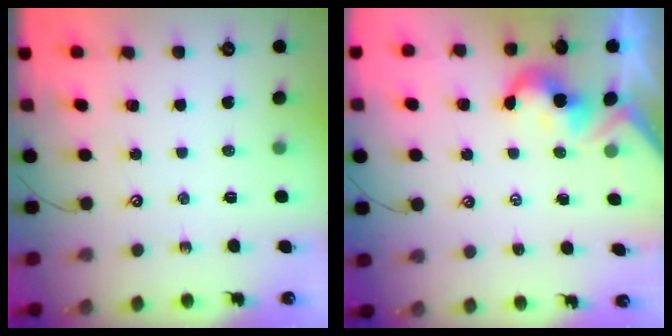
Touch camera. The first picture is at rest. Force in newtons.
{"total": 2.1, "press": 2.0, "slide": 0.5}